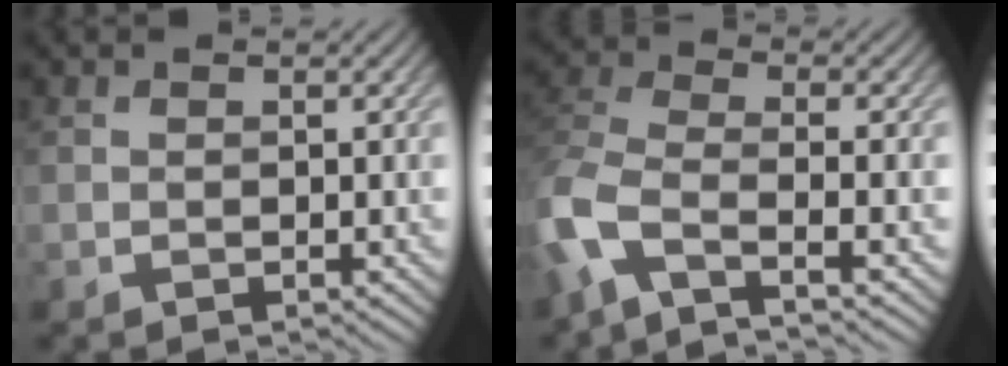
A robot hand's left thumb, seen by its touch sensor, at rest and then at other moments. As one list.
[{"total": 7.8, "force": [-4.4, 2.6, 5.9], "torque": [-0.142, -0.008, -0.107]}]